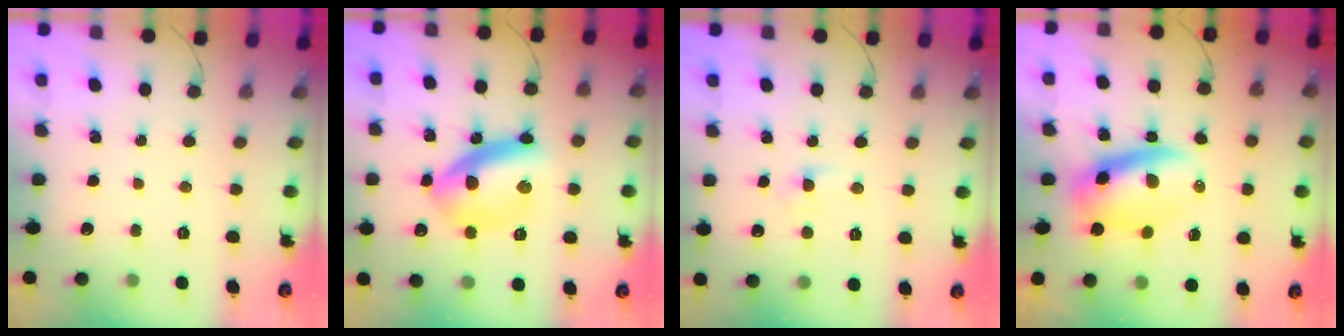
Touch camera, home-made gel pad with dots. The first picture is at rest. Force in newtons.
{"total": 15.1, "press": 15.1, "slide": 0.8}
{"total": 2.4, "press": 2.2, "slide": 0.9}
{"total": 9.3, "press": 9.0, "slide": 2.3}